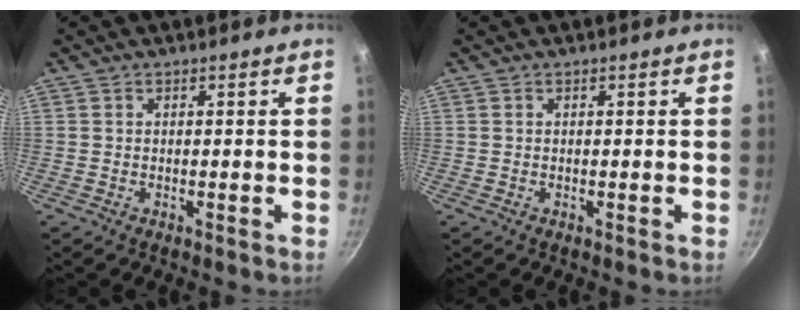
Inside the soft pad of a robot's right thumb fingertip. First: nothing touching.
{"total": 0.0}